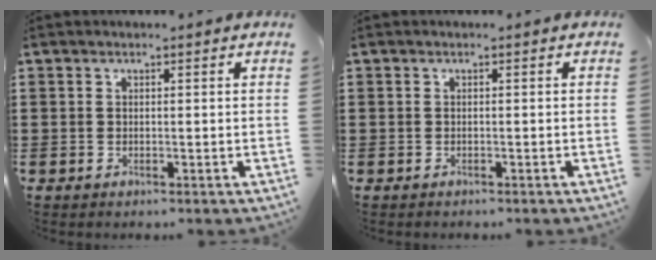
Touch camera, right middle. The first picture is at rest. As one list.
[{"total": 0.6, "force": [-0.5, 0.2, -0.1], "torque": [0.000, 0.001, -0.011]}]